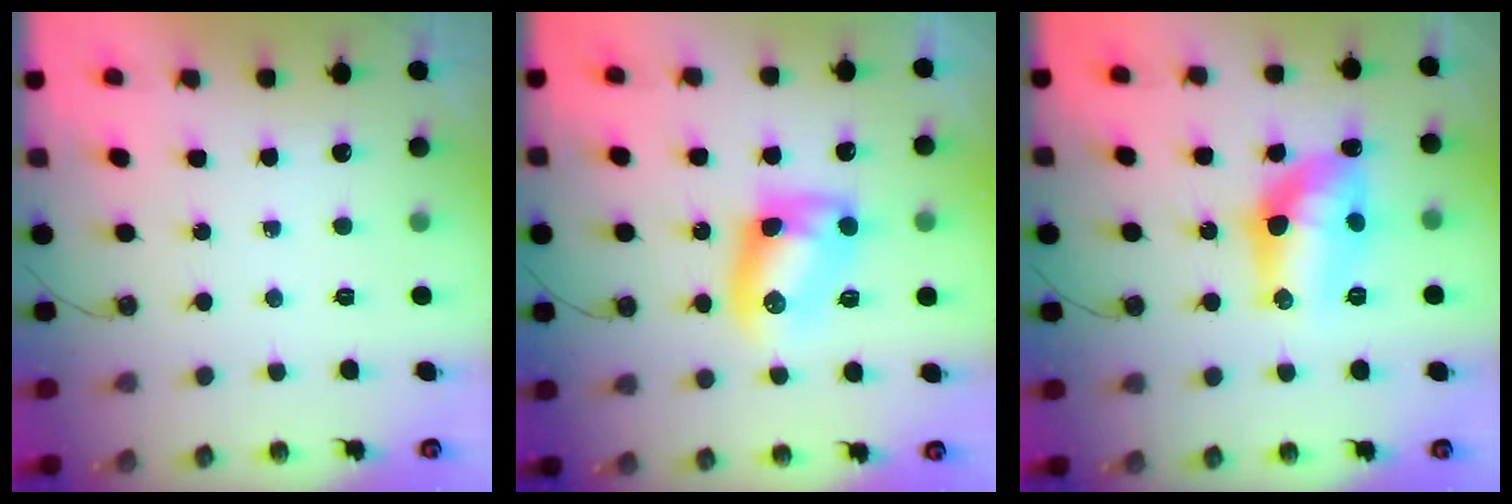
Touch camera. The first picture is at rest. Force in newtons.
{"total": 9.2, "press": 9.2, "slide": 0.4}
{"total": 13.2, "press": 13.2, "slide": 0.5}